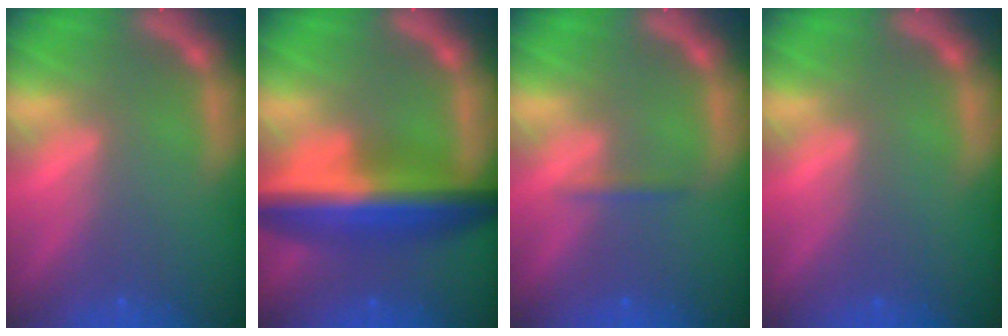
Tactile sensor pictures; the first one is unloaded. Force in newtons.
{"total": 10.0}
{"total": 0.9}
{"total": 0.0}